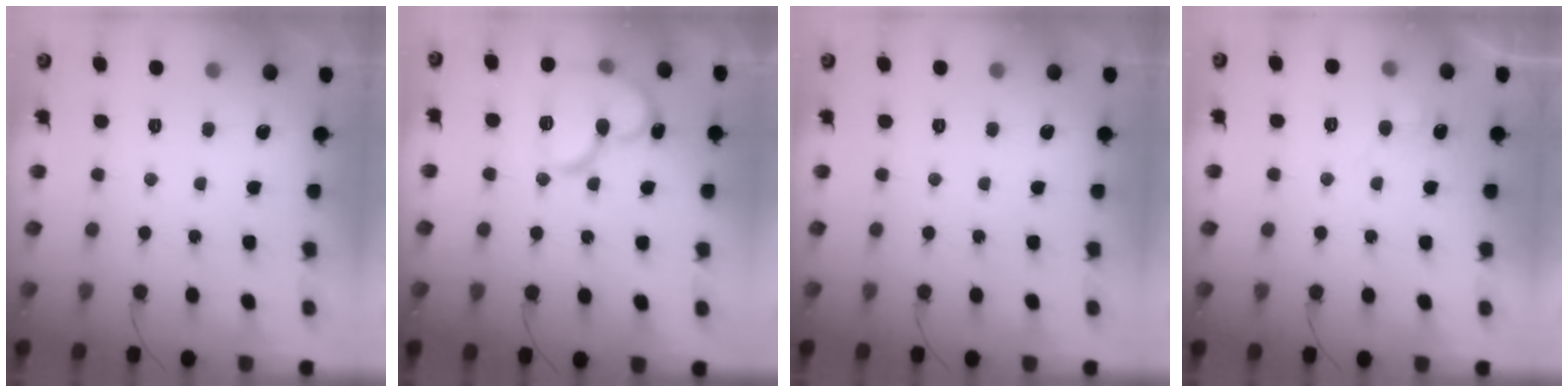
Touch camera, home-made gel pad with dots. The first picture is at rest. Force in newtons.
{"total": 14.5, "press": 14.3, "slide": 2.1}
{"total": 0.0}
{"total": 5.4, "press": 5.4, "slide": 0.6}